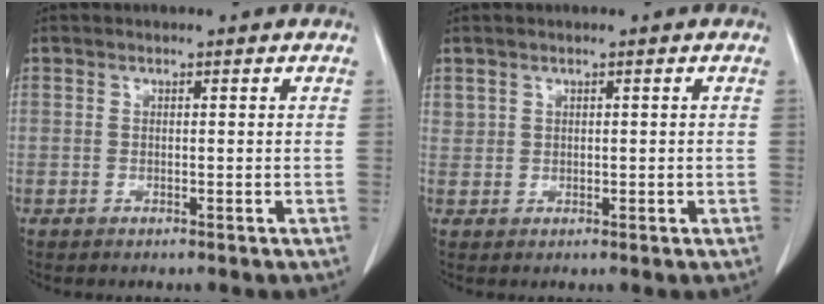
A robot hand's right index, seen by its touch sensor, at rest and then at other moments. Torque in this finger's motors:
{"motor_torque": [-0.14, 0.16, -0.03, -0.01]}